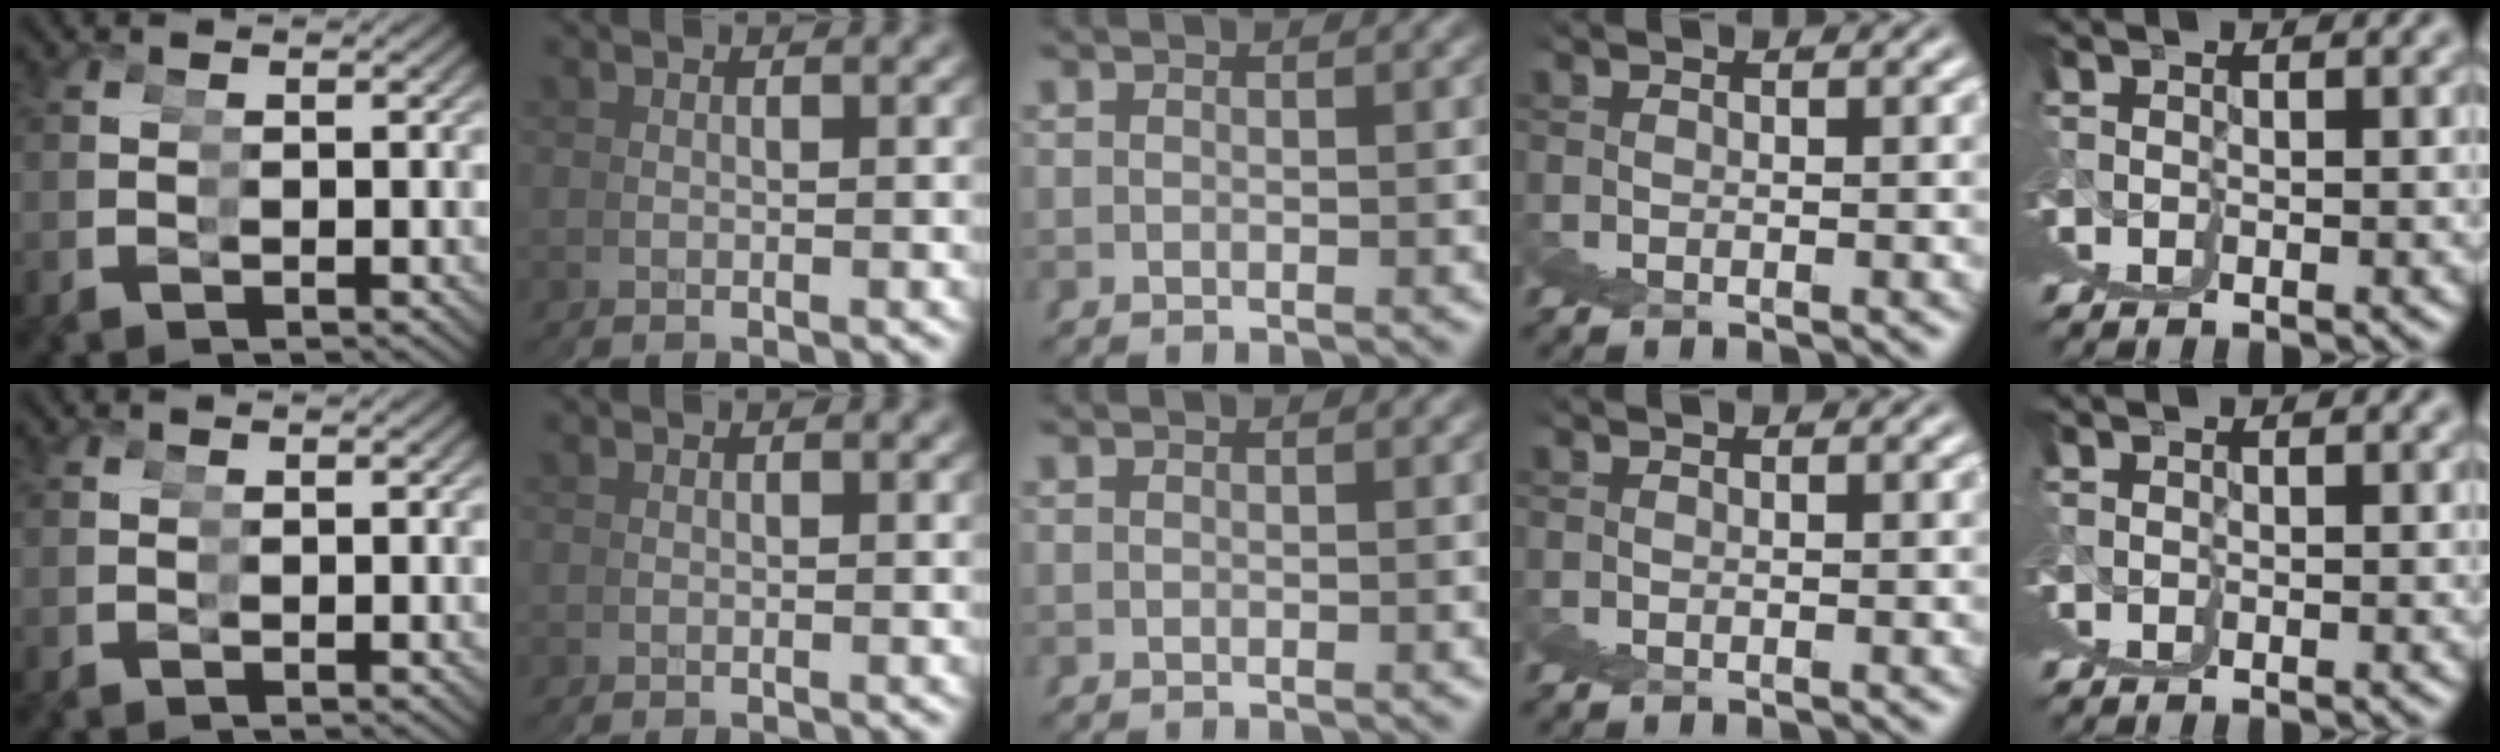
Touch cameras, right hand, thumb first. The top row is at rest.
{}